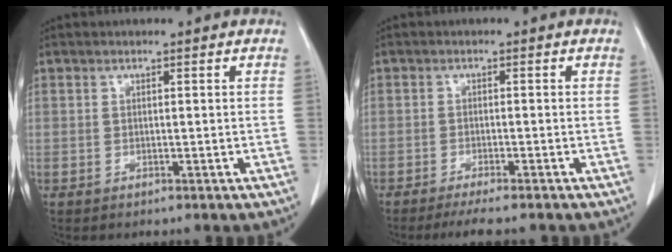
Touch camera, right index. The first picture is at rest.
{"total": 5.5, "force": [-4.6, 0.1, 2.9], "torque": [-0.035, -0.010, -0.070]}